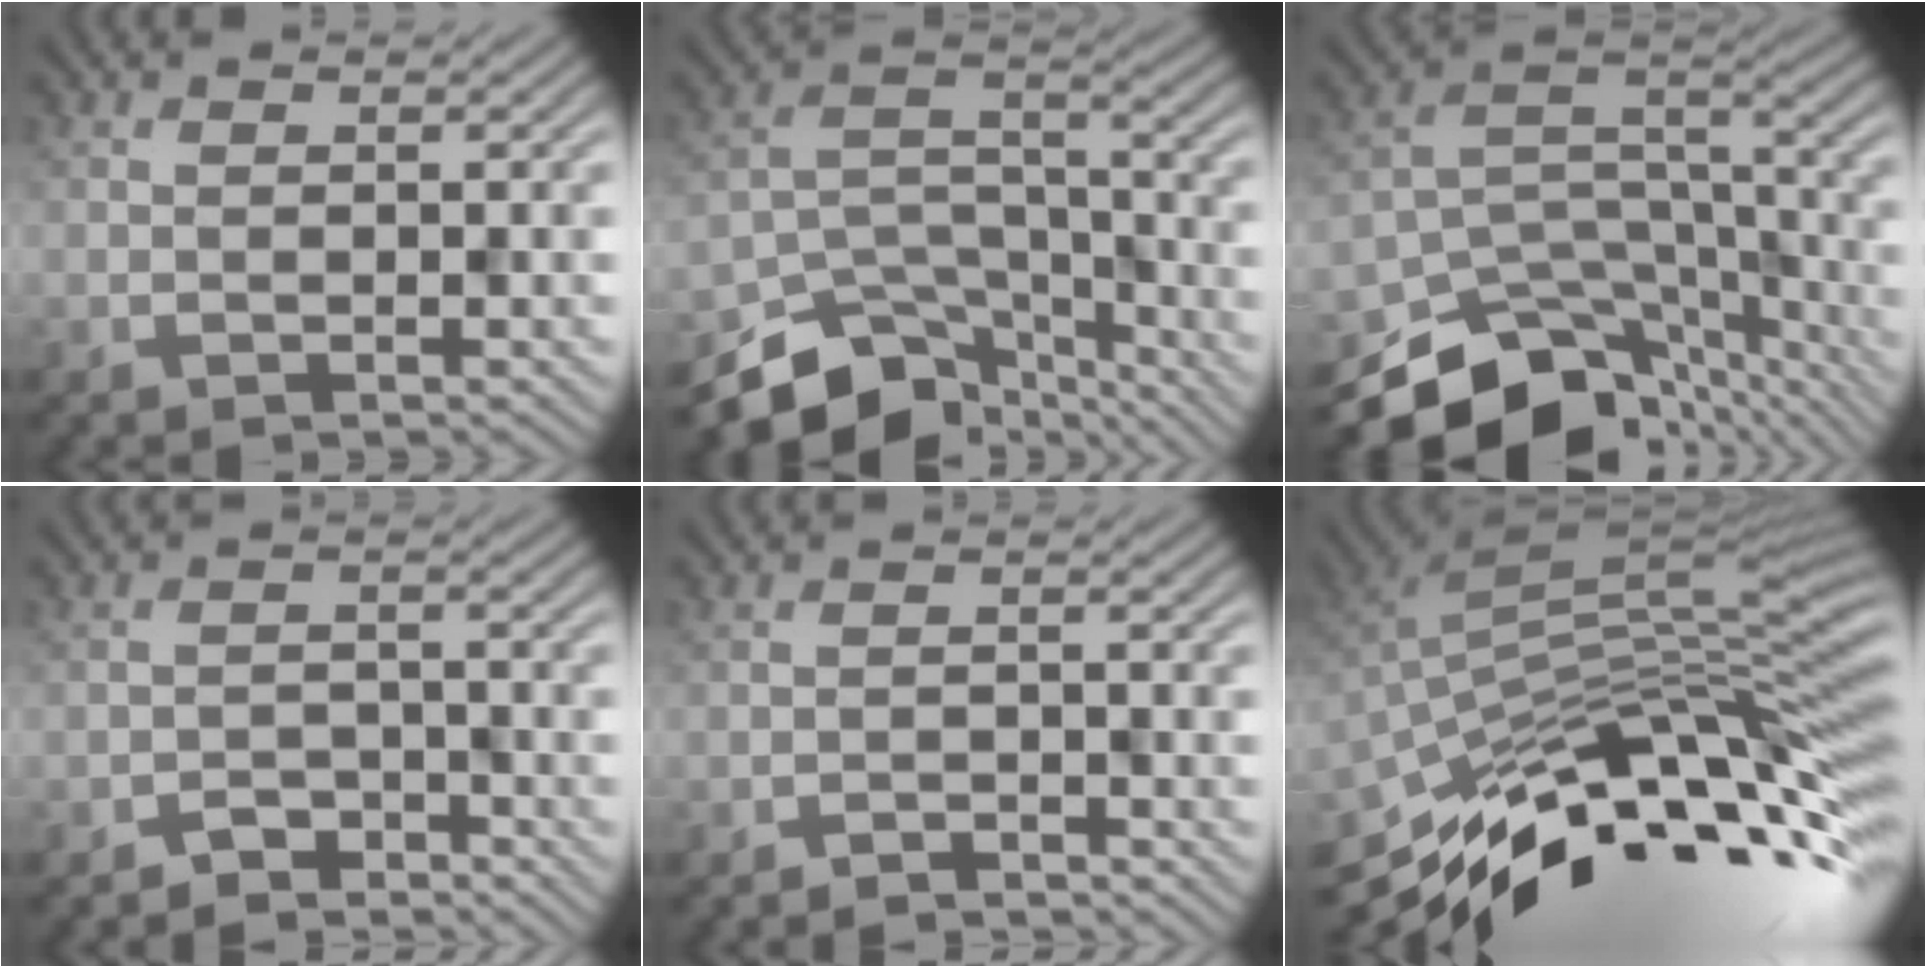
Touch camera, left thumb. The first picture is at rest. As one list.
[{"total": 11.7, "force": [-9.2, 5.1, 5.1], "torque": [-0.104, -0.013, -0.162]}, {"total": 14.1, "force": [-11.0, 6.5, 5.9], "torque": [-0.126, -0.016, -0.162]}, {"total": 3.1, "force": [-2.9, 1.1, 0.6], "torque": [-0.005, 0.005, -0.056]}, {"total": 1.9, "force": [-1.8, 0.3, 0.4], "torque": [-0.003, 0.002, -0.036]}, {"total": 13.6, "force": [-6.7, 4.5, 11.0], "torque": [-0.217, -0.003, -0.120]}]